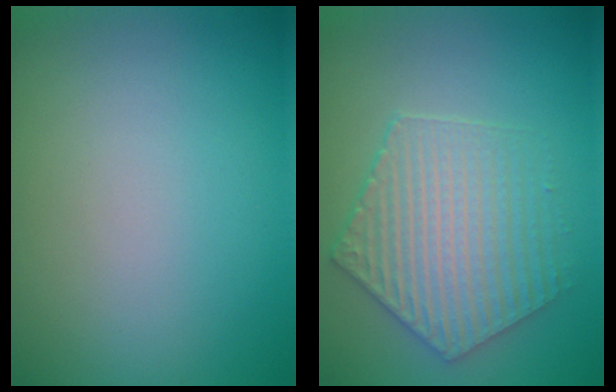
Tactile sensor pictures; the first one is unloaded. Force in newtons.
{"total": 4.5, "press": 4.1, "slide": 2.0}